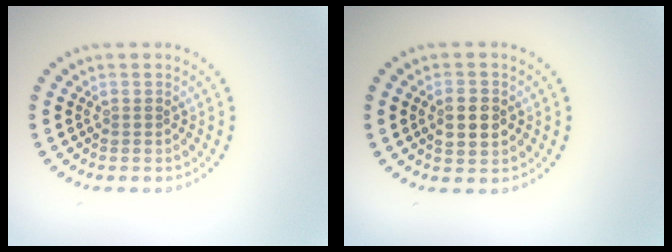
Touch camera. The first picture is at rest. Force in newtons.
{"total": 2.7, "press": 2.7, "slide": 0.1}